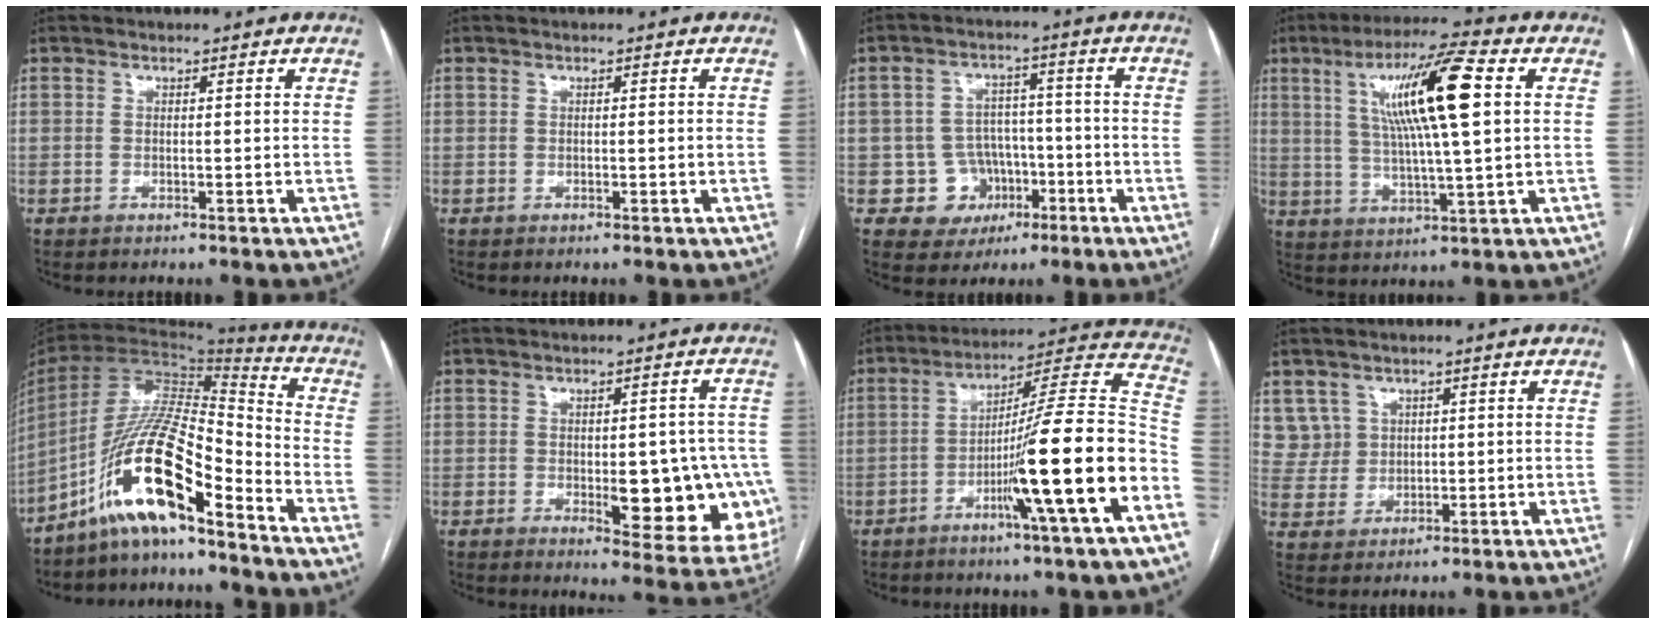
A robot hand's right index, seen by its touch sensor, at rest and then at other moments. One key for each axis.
{"total": 0.0}
{"total": 7.3, "fx": -2.5, "fy": 6.8, "fz": 0.8, "tx": -0.002, "ty": 0.018, "tz": -0.031}
{"total": 14.1, "fx": 3.6, "fy": 0.8, "fz": 13.6, "tx": -0.248, "ty": 0.014, "tz": 0.063}
{"total": 14.9, "fx": -9.8, "fy": 2.4, "fz": 10.9, "tx": -0.209, "ty": 0.017, "tz": -0.178}
{"total": 14.4, "fx": -2.8, "fy": 5.5, "fz": 13.0, "tx": -0.107, "ty": 0.010, "tz": -0.015}
{"total": 19.3, "fx": -7.1, "fy": -1.4, "fz": 17.8, "tx": -0.246, "ty": 0.001, "tz": -0.121}
{"total": 5.0, "fx": 2.2, "fy": 4.4, "fz": 0.0, "tx": 0.003, "ty": 0.012, "tz": 0.052}